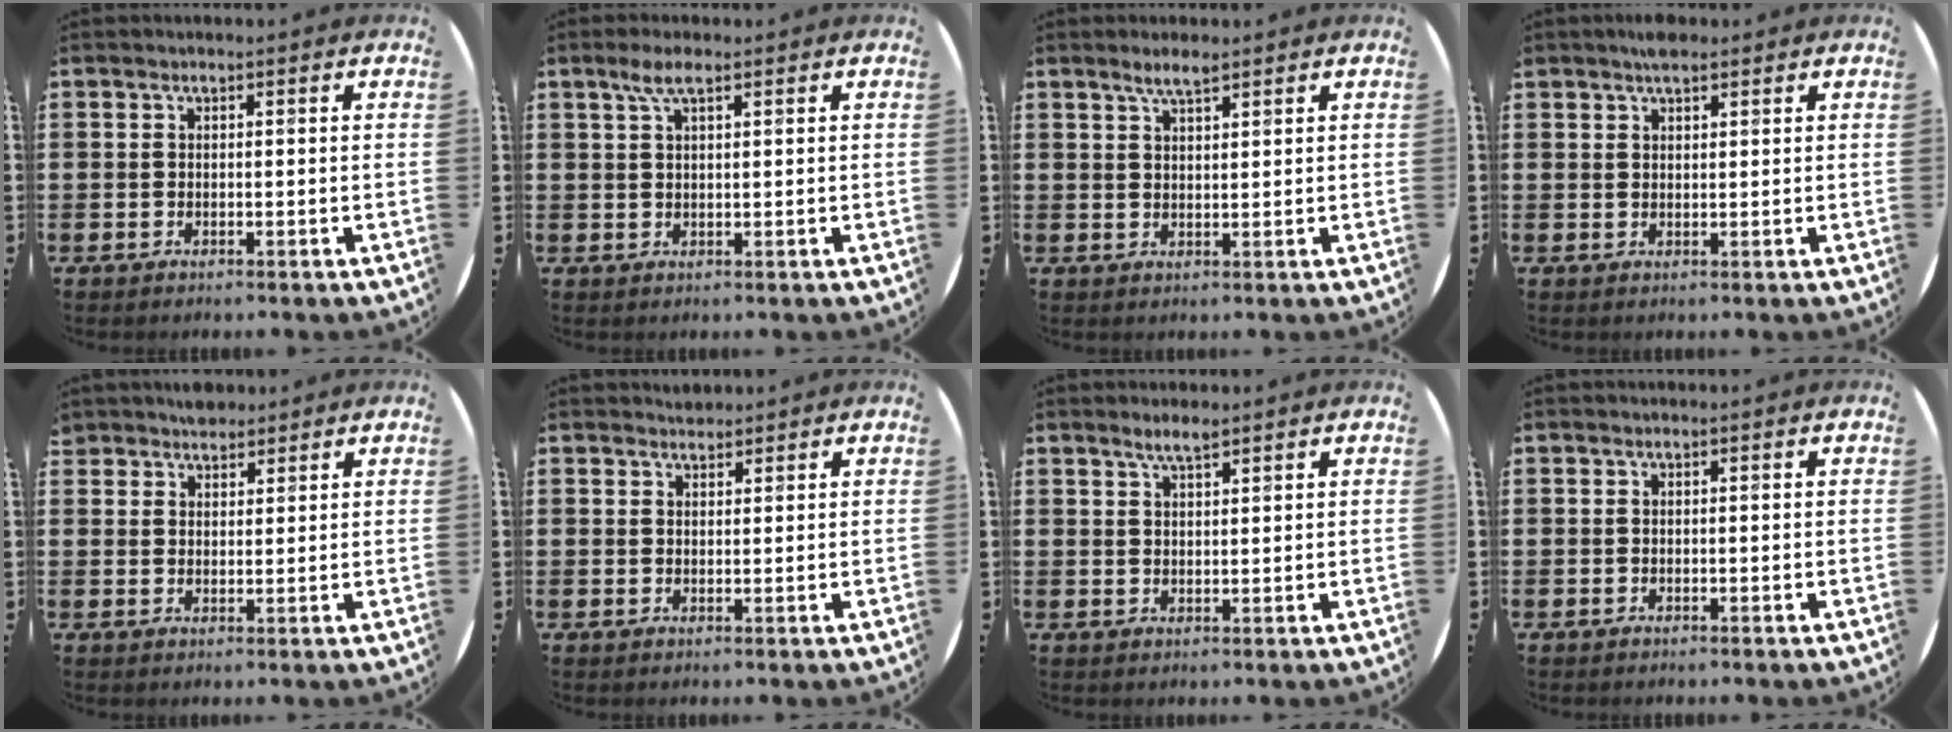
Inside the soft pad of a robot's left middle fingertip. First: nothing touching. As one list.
[{"total": 3.1, "force": [1.8, 0.7, 2.4], "torque": [-0.051, 0.007, 0.031]}, {"total": 2.9, "force": [2.3, 0.5, 1.7], "torque": [-0.028, 0.001, 0.040]}, {"total": 1.9, "force": [1.7, 0.6, 0.6], "torque": [-0.015, 0.003, 0.032]}, {"total": 2.6, "force": [2.4, 0.9, -0.1], "torque": [-0.003, 0.004, 0.047]}, {"total": 1.7, "force": [1.6, 0.5, -0.3], "torque": [0.011, -0.001, 0.030]}, {"total": 2.6, "force": [2.2, 0.4, 1.4], "torque": [-0.030, 0.003, 0.040]}, {"total": 0.0}]